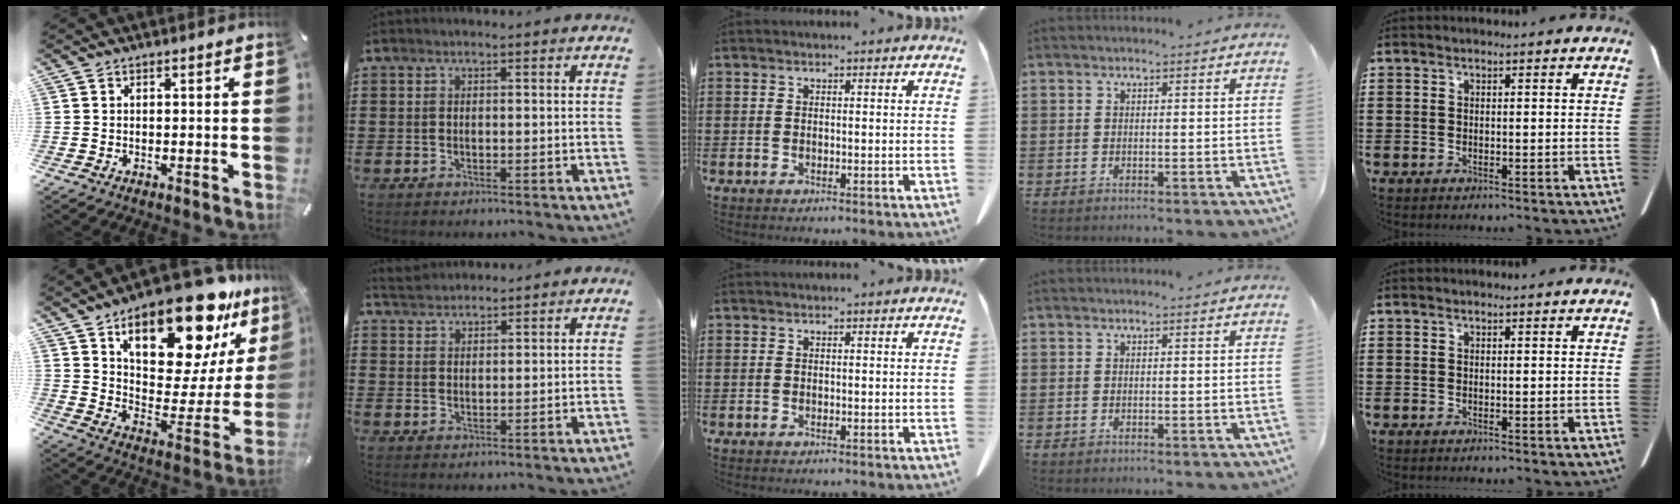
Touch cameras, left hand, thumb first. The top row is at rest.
{"thumb": {"total": 25.1, "force": [17.8, 10.2, 14.5], "torque": [-0.208, -0.128, 0.297]}, "index": {"total": 2.7, "force": [2.6, 0.4, -0.1], "torque": [-0.007, -0.001, 0.052]}}